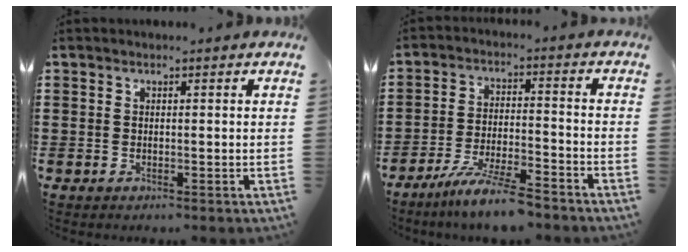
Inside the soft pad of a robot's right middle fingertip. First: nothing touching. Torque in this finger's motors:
{"motor_torque": [1.58, -0.56, 0.22, 0.20]}